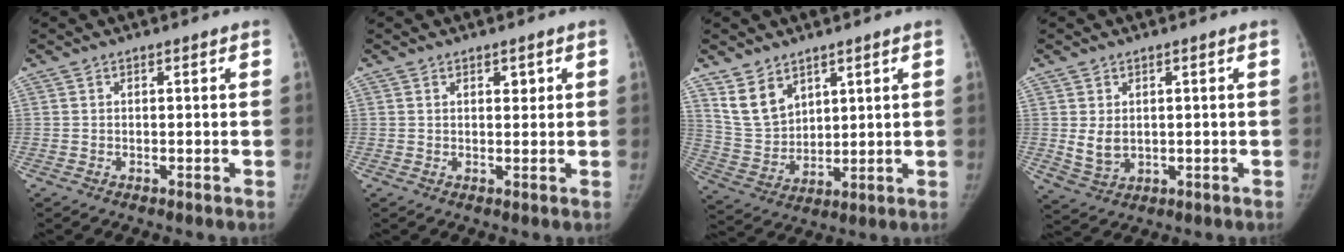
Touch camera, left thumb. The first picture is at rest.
{"total": 1.7, "force": [0.9, 1.0, 1.1], "torque": [-0.006, -0.004, 0.014]}
{"total": 8.8, "force": [5.7, 5.7, 3.7], "torque": [-0.051, -0.031, 0.128]}
{"total": 4.2, "force": [0.4, 3.3, 2.6], "torque": [-0.039, -0.012, 0.023]}